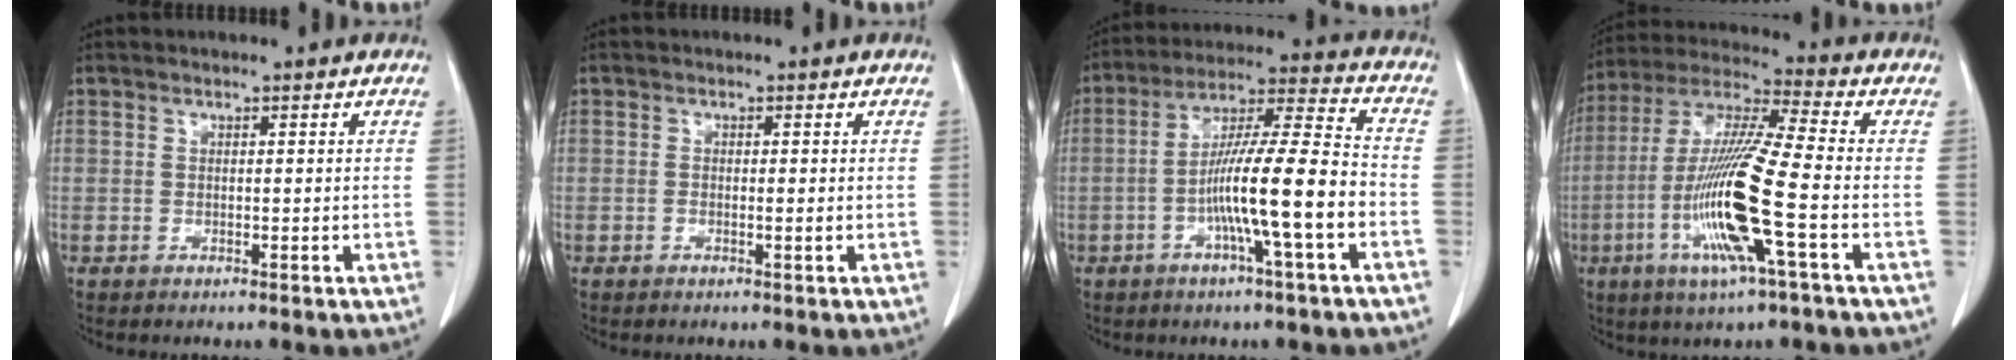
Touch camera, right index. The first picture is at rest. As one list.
[{"total": 0.7, "force": [-0.1, 0.1, 0.7], "torque": [-0.009, 0.001, 0.001]}, {"total": 13.5, "force": [-4.1, -0.2, 12.9], "torque": [-0.229, 0.010, -0.074]}, {"total": 16.0, "force": [-4.5, 0.0, 15.3], "torque": [-0.315, -0.014, -0.093]}]